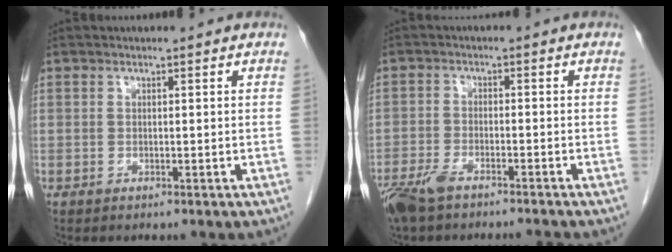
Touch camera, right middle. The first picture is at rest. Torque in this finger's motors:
{"motor_torque": [-0.17, -0.40, 0.05, 0.04]}